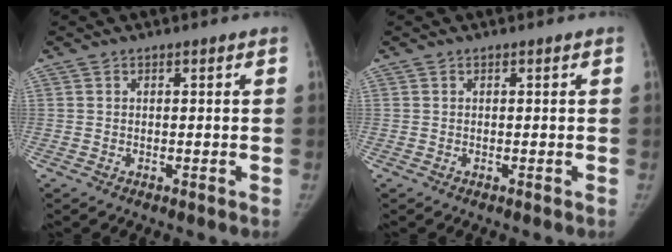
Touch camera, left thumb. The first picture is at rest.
{"total": 0.0}